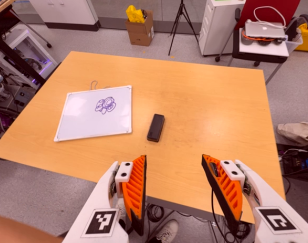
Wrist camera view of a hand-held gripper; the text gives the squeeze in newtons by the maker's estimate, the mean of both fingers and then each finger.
{"total": 0.0}